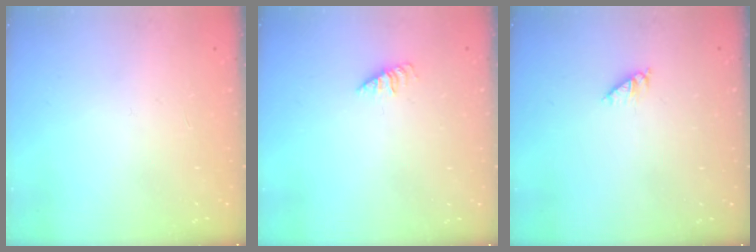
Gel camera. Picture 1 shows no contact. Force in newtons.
{"total": 0.6, "press": 0.6, "slide": 0.2}
{"total": 2.8, "press": 2.8, "slide": 0.5}